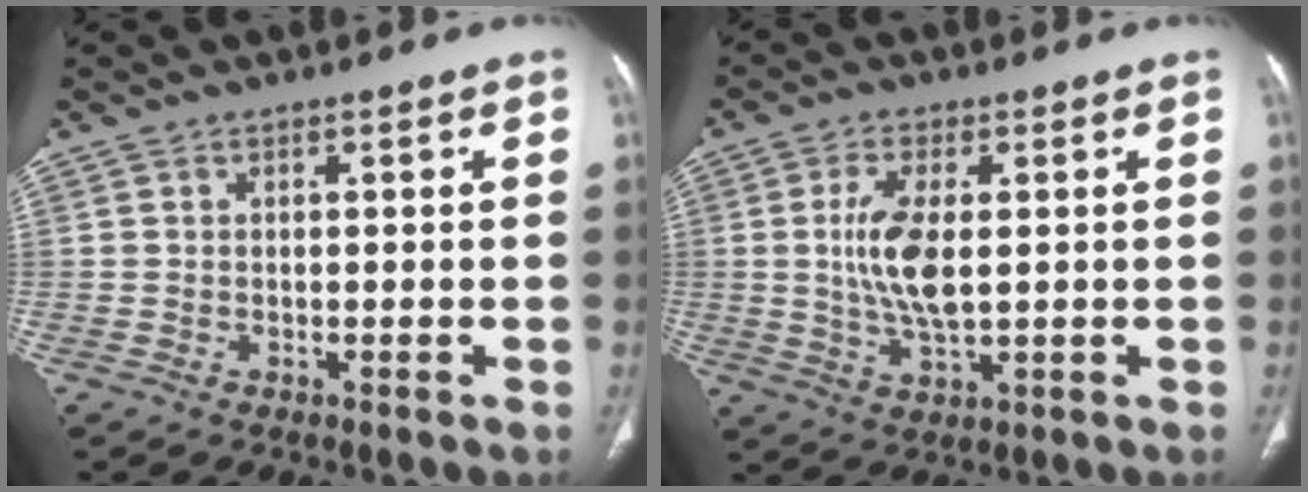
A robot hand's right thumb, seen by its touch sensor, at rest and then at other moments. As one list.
[{"total": 8.9, "force": [0.8, 3.8, 8.0], "torque": [-0.169, -0.011, 0.019]}]